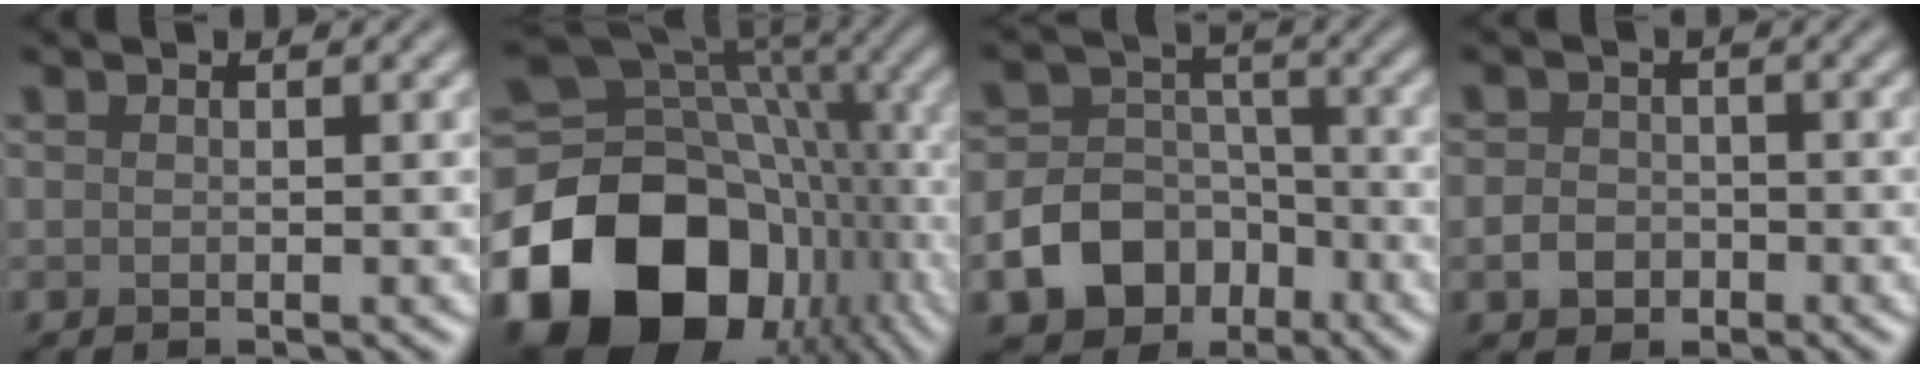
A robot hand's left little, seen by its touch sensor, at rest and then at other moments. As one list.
[{"total": 21.0, "force": [-7.2, 15.6, 12.1], "torque": [-0.262, -0.038, -0.108]}, {"total": 9.3, "force": [-4.9, 7.2, 3.4], "torque": [-0.043, -0.021, -0.101]}, {"total": 2.1, "force": [-0.9, 1.7, 0.9], "torque": [-0.012, -0.001, -0.022]}]